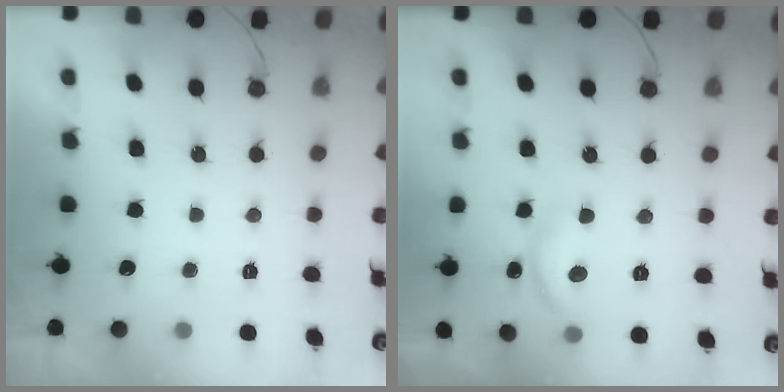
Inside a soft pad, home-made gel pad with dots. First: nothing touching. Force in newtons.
{"total": 10.5, "press": 10.5, "slide": 0.7}